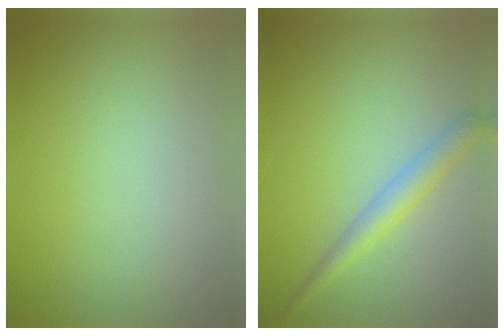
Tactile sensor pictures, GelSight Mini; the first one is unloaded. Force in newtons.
{"total": 2.5, "press": 2.5, "slide": 0.1}